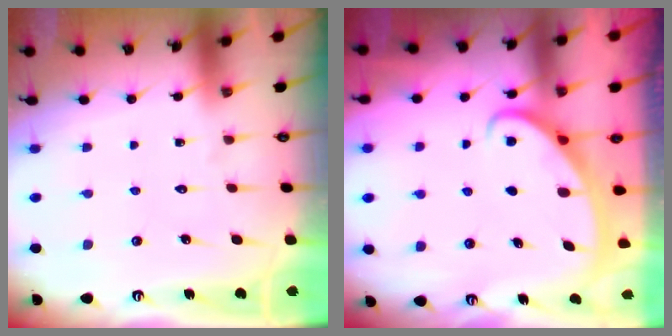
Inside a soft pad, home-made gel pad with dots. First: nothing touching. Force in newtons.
{"total": 2.8, "press": 2.8, "slide": 0.4}